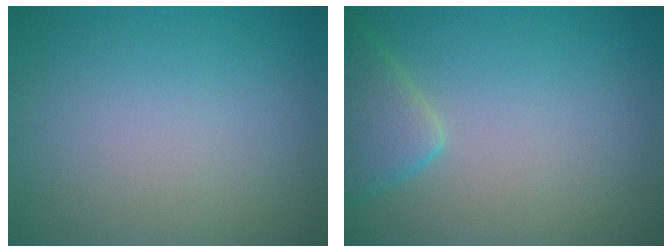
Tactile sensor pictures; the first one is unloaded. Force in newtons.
{"total": 3.3, "press": 3.3, "slide": 0.3}